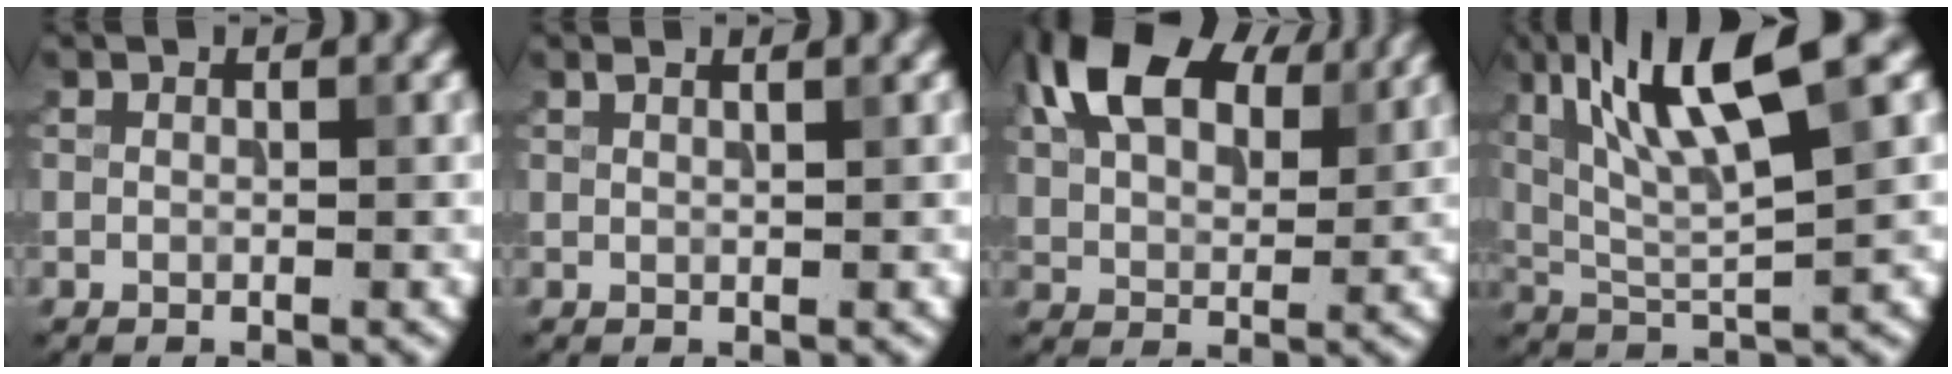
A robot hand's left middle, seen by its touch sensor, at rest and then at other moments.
{"total": 1.8, "force": [1.2, 0.7, 1.1], "torque": [-0.007, 0.004, 0.002]}
{"total": 11.2, "force": [5.1, 6.4, 7.7], "torque": [-0.155, 0.028, 0.087]}
{"total": 10.5, "force": [4.7, 2.3, 9.1], "torque": [-0.156, 0.009, 0.085]}